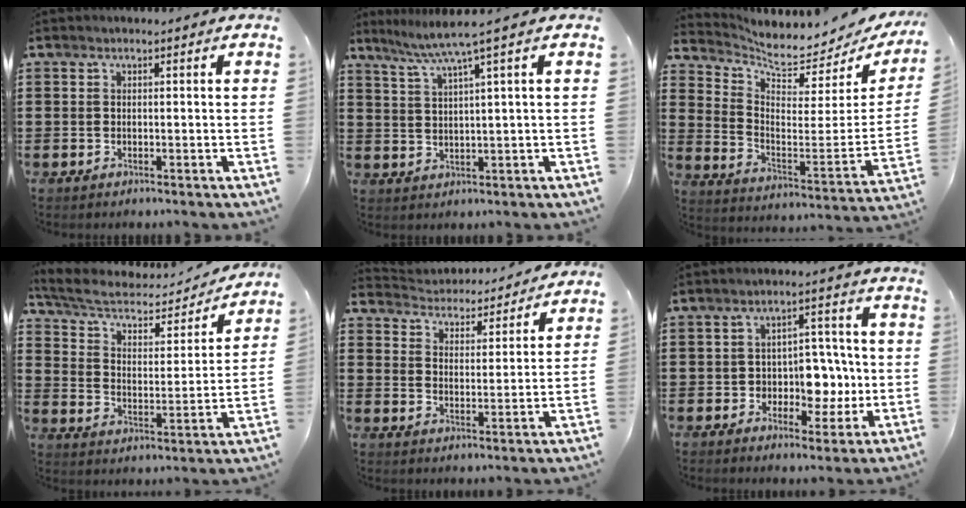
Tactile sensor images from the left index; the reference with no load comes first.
{"total": 4.7, "force": [2.5, -1.0, 3.9], "torque": [-0.083, -0.015, 0.037]}
{"total": 5.1, "force": [4.7, 0.4, 1.9], "torque": [-0.064, -0.054, 0.075]}
{"total": 6.4, "force": [5.0, 2.5, 3.1], "torque": [-0.086, -0.026, 0.084]}
{"total": 3.7, "force": [3.7, 0.3, -0.2], "torque": [-0.021, -0.031, 0.057]}
{"total": 6.8, "force": [-1.1, 5.2, 4.3], "torque": [-0.074, 0.010, -0.022]}